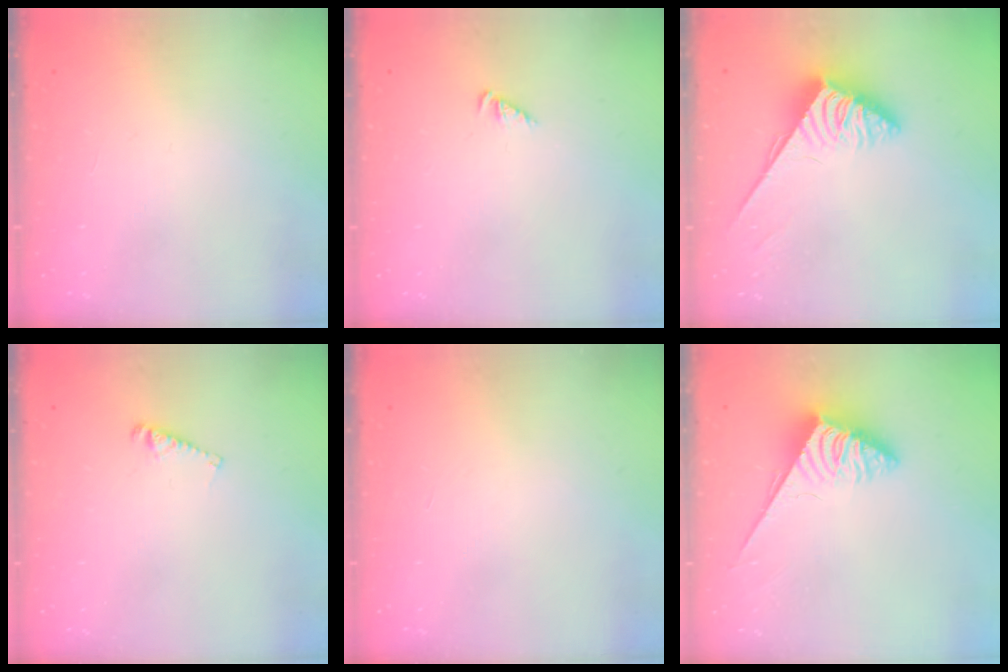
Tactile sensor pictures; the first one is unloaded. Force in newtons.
{"total": 2.4, "press": 2.4, "slide": 0.5}
{"total": 3.7, "press": 3.6, "slide": 0.5}
{"total": 4.1, "press": 4.0, "slide": 0.3}
{"total": 0.0}
{"total": 3.9, "press": 3.9, "slide": 0.5}